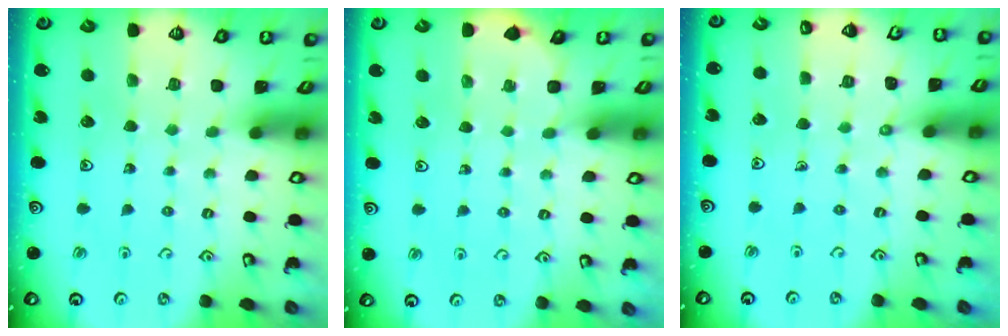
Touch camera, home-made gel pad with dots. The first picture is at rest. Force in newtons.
{"total": 2.7, "press": 2.7, "slide": 0.3}
{"total": 2.5, "press": 2.5, "slide": 0.4}